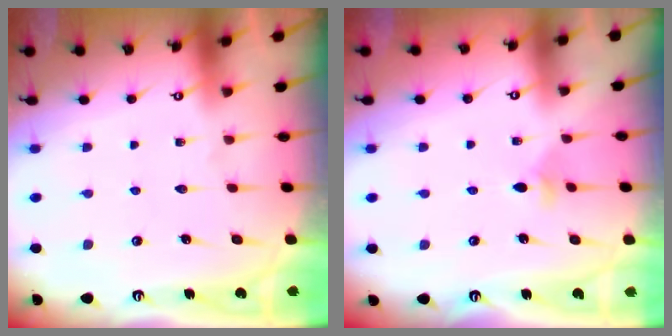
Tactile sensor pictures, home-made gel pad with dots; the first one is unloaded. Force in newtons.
{"total": 3.6, "press": 3.6, "slide": 0.6}